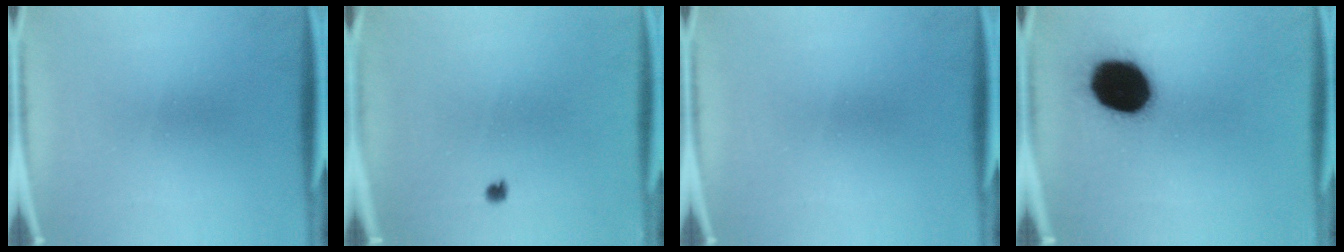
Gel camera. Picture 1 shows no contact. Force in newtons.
{"total": 1.0}
{"total": 0.0}
{"total": 19.7}